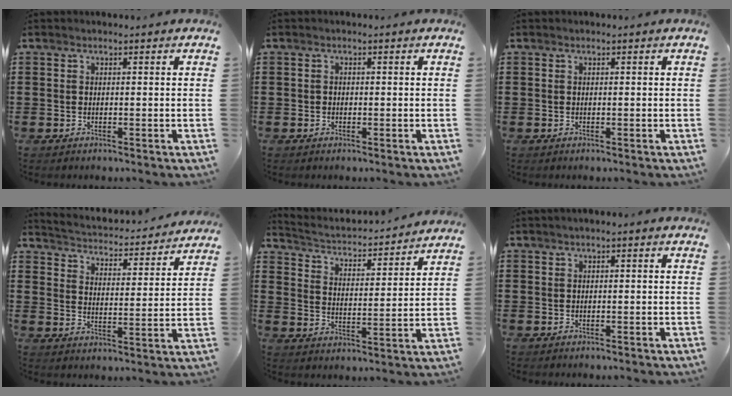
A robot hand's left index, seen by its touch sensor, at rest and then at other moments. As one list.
[{"total": 0.5, "force": [-0.1, 0.5, 0.1], "torque": [-0.003, 0.003, -0.001]}, {"total": 0.0}, {"total": 3.2, "force": [3.2, -0.1, 0.0], "torque": [-0.024, -0.035, 0.047]}, {"total": 2.5, "force": [2.4, 0.4, 0.4], "torque": [-0.028, -0.029, 0.030]}, {"total": 0.6, "force": [0.2, 0.0, 0.6], "torque": [-0.010, 0.000, 0.004]}]